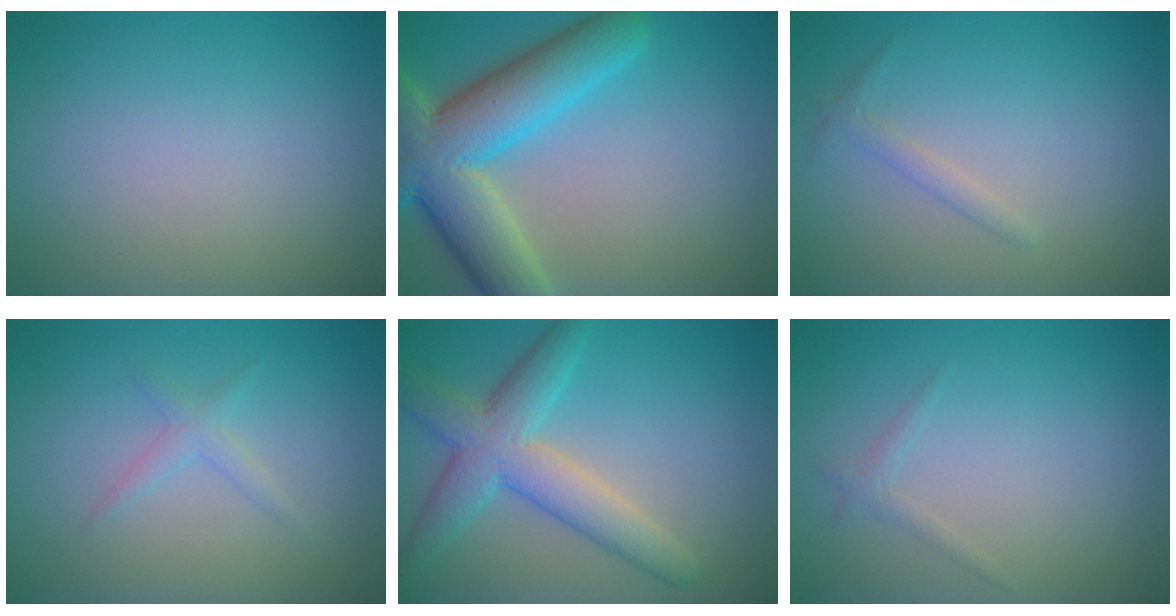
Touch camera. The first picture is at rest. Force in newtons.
{"total": 10.2, "press": 10.2, "slide": 0.6}
{"total": 1.1, "press": 1.1, "slide": 0.1}
{"total": 1.3, "press": 1.3, "slide": 0.0}
{"total": 5.9, "press": 5.9, "slide": 0.3}
{"total": 0.9, "press": 0.9, "slide": 0.1}